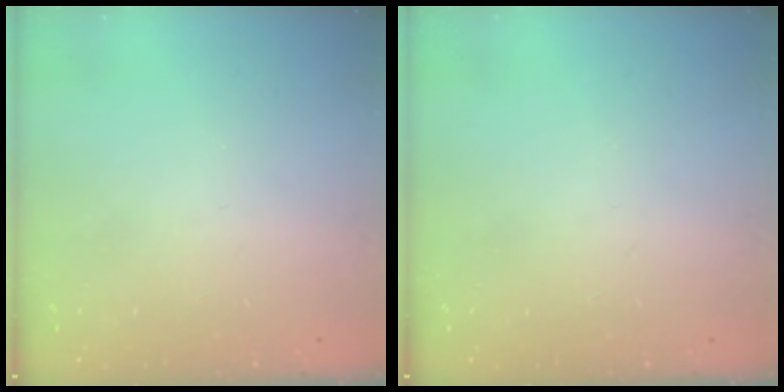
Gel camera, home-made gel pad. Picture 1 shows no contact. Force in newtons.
{"total": 0.0}